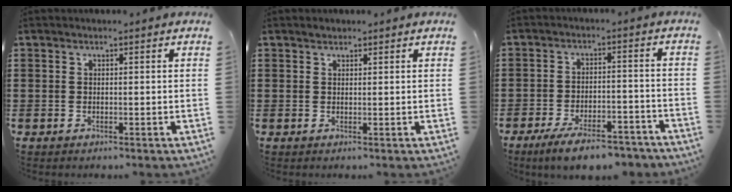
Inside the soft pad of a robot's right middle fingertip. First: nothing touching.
{"total": 0.9, "force": [0.8, 0.4, -0.1], "torque": [0.000, 0.001, 0.015]}
{"total": 6.9, "force": [-5.7, 1.1, 3.6], "torque": [-0.064, 0.000, -0.105]}